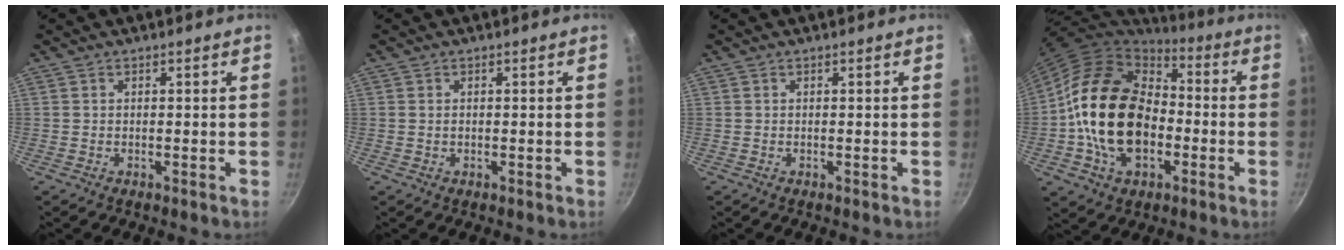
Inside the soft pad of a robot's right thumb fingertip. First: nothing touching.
{"total": 0.6, "force": [0.0, 0.5, 0.4], "torque": [-0.005, 0.002, 0.001]}
{"total": 0.0}
{"total": 21.5, "force": [-2.8, 15.0, 15.2], "torque": [-0.248, 0.038, -0.053]}